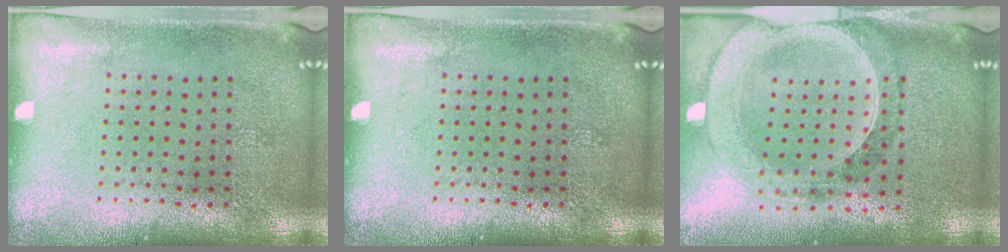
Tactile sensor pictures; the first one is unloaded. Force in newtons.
{"total": 0.0}
{"total": 1.5, "press": 1.4, "slide": 0.4}